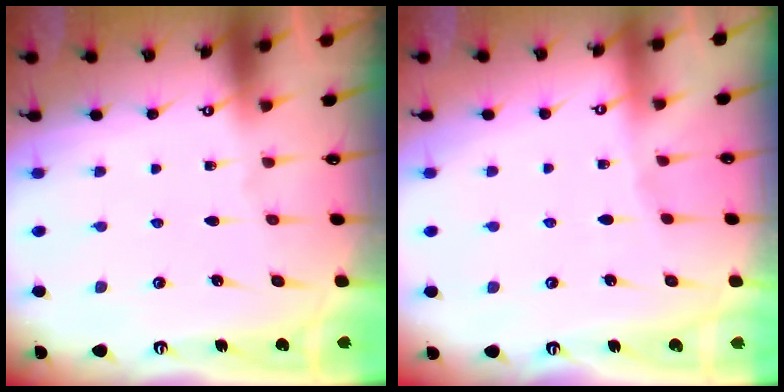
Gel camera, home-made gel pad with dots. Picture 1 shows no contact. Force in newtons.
{"total": 2.4, "press": 2.3, "slide": 0.5}